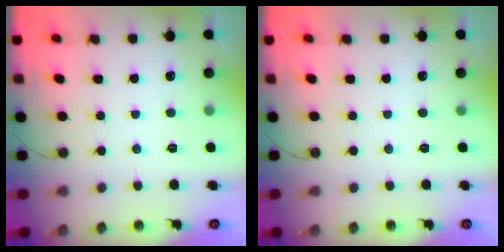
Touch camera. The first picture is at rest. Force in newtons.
{"total": 0.0}